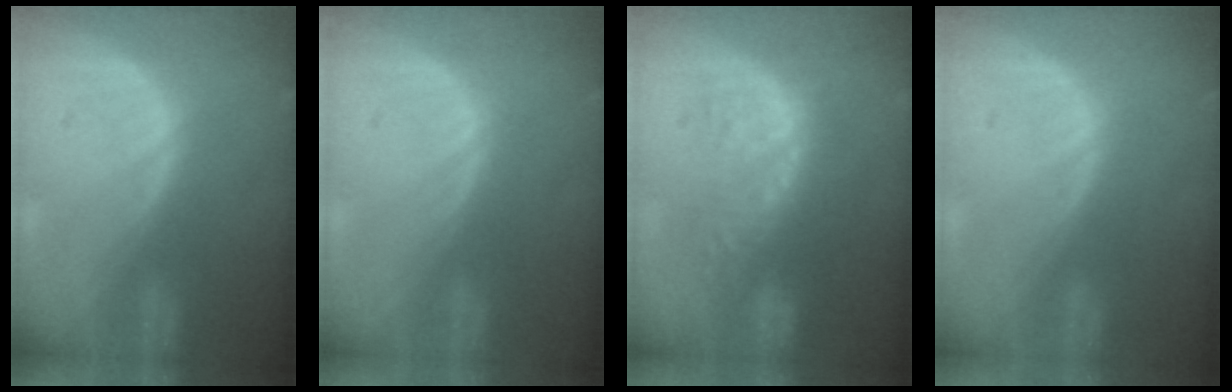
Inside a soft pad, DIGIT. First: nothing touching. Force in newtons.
{"total": 0.0}
{"total": 9.2, "press": 8.6, "slide": 3.1}
{"total": 0.0}